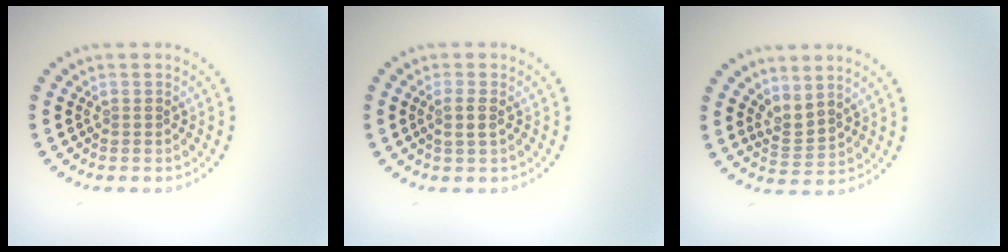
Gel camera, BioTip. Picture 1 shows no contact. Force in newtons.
{"total": 1.3, "press": 1.2, "slide": 0.6}
{"total": 2.2, "press": 1.4, "slide": 1.7}